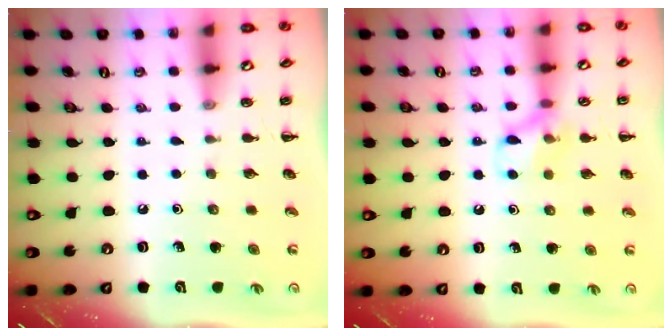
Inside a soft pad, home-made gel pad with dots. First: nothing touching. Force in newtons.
{"total": 9.5, "press": 9.4, "slide": 1.5}